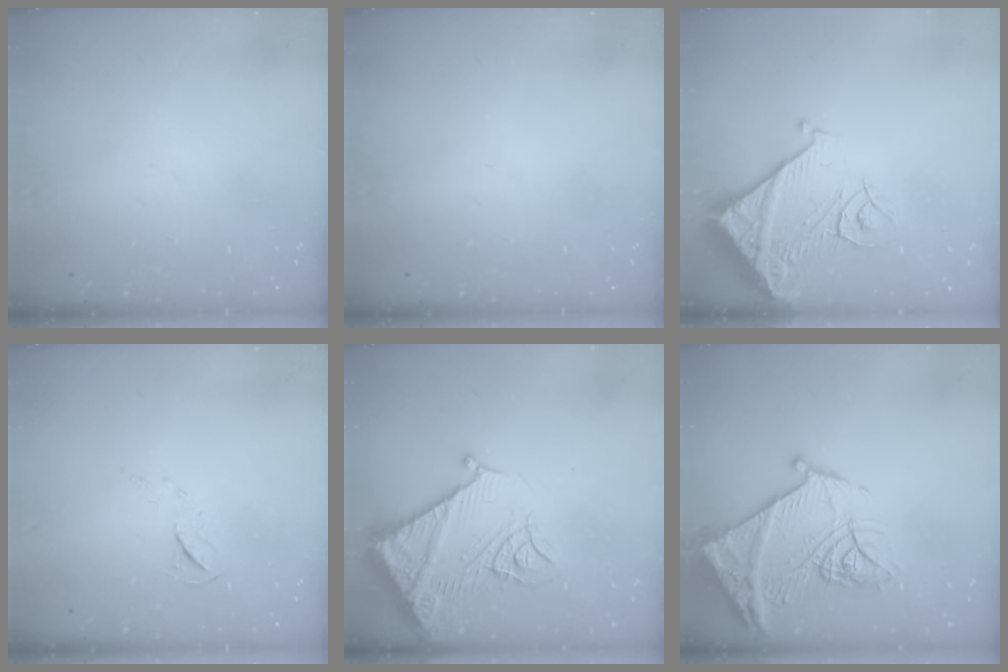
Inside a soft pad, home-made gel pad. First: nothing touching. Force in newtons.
{"total": 0.0}
{"total": 13.6, "press": 13.6, "slide": 1.6}
{"total": 5.2, "press": 5.1, "slide": 0.8}
{"total": 16.1, "press": 16.0, "slide": 1.8}
{"total": 19.8, "press": 19.7, "slide": 2.1}